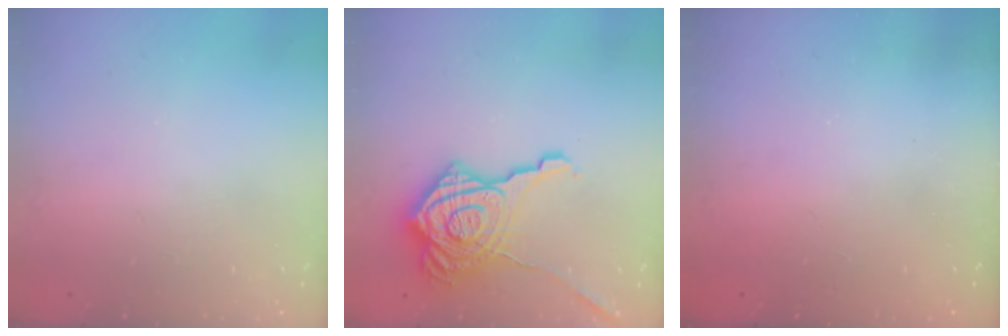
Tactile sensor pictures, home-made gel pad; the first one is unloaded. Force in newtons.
{"total": 26.8, "press": 26.7, "slide": 2.1}
{"total": 2.4, "press": 2.3, "slide": 0.8}